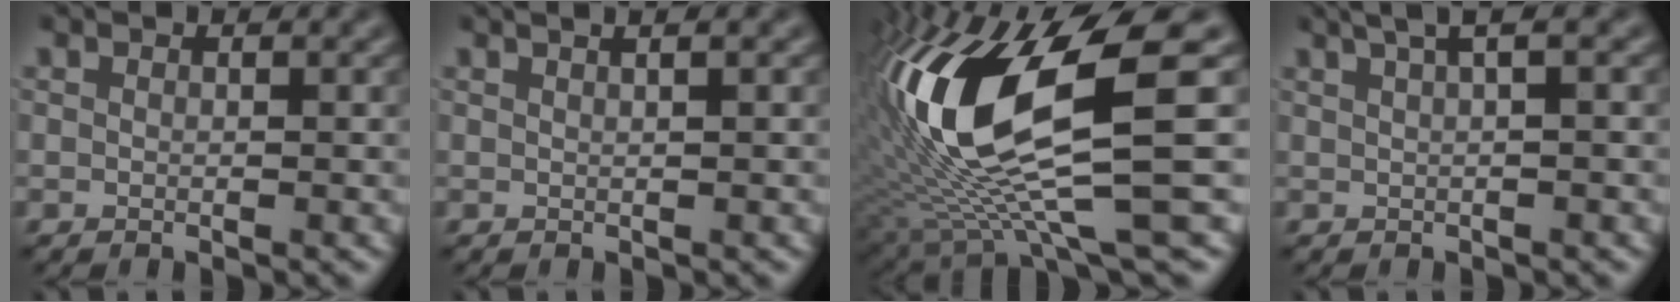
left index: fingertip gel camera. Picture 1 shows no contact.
{"total": 3.5, "force": [1.9, 1.7, 2.4], "torque": [-0.004, 0.019, -0.006]}
{"total": 14.8, "force": [1.7, 3.8, 14.2], "torque": [-0.281, -0.012, 0.047]}
{"total": 4.0, "force": [2.3, 1.4, 3.1], "torque": [-0.025, 0.013, 0.019]}